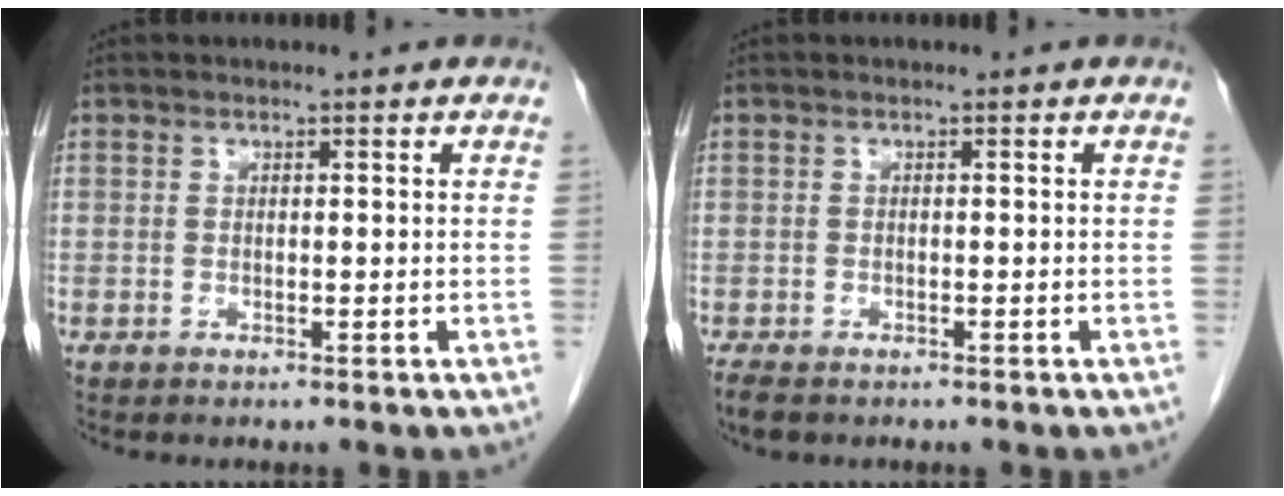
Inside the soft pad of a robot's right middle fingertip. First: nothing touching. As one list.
[{"total": 3.2, "force": [-2.5, 1.2, 1.5], "torque": [-0.032, -0.008, -0.037]}]